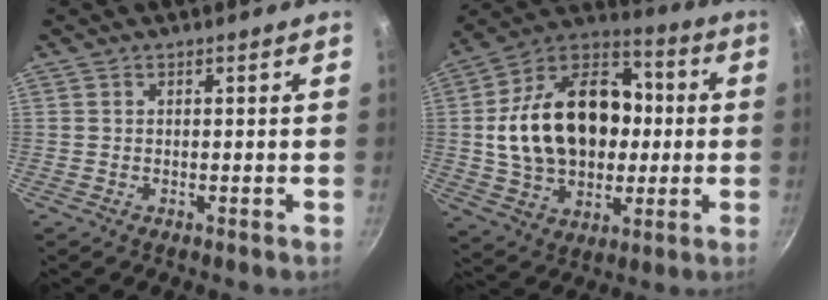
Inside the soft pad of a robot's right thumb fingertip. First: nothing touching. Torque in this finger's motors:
{"motor_torque": [2.53, 2.48, 1.18, -0.88, 0.53]}